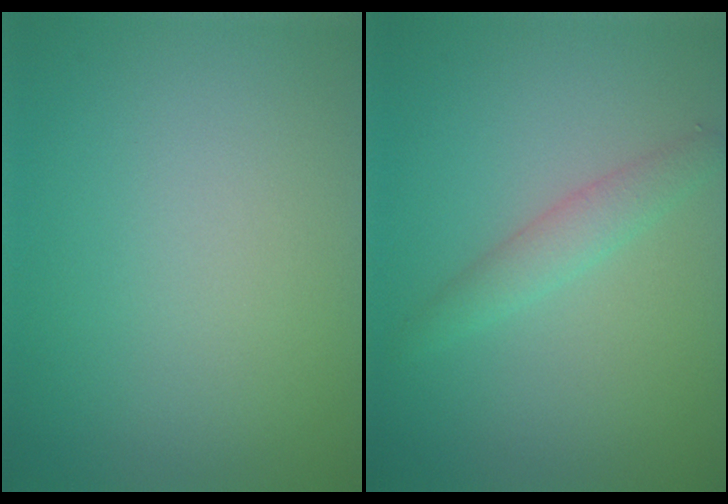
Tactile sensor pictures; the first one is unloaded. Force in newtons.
{"total": 2.0, "press": 2.0, "slide": 0.1}